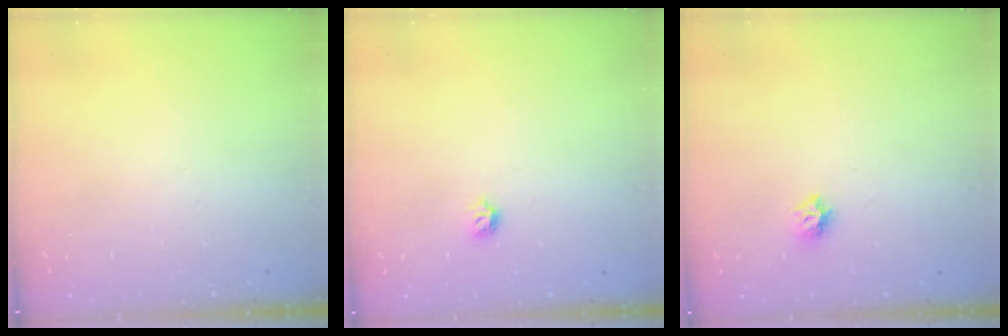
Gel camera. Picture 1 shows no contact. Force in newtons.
{"total": 4.0, "press": 4.0, "slide": 0.8}
{"total": 5.8, "press": 5.8, "slide": 0.7}